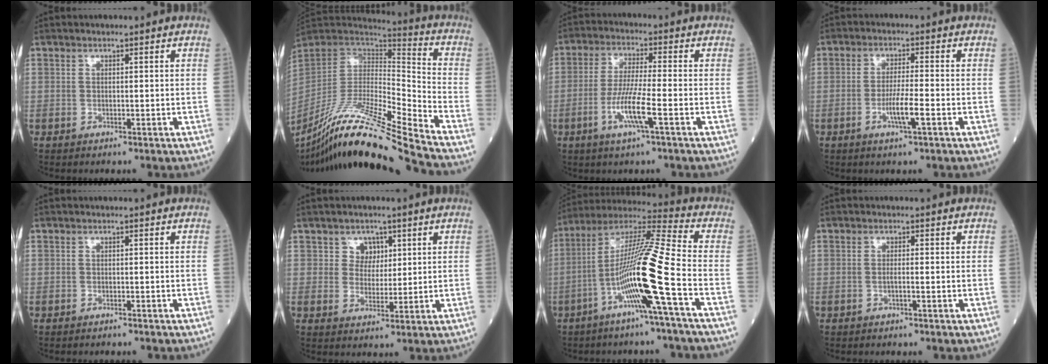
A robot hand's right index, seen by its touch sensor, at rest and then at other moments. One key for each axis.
{"total": 22.9, "fx": -18.7, "fy": -1.6, "fz": 13.1, "tx": -0.252, "ty": -0.037, "tz": -0.344}
{"total": 7.3, "fx": -2.8, "fy": -0.1, "fz": 6.8, "tx": -0.138, "ty": -0.009, "tz": -0.054}
{"total": 4.5, "fx": -1.7, "fy": -0.1, "fz": 4.1, "tx": -0.078, "ty": -0.006, "tz": -0.031}
{"total": 1.1, "fx": -1.1, "fy": 0.2, "fz": 0.2, "tx": -0.008, "ty": -0.002, "tz": -0.015}
{"total": 3.4, "fx": 1.6, "fy": 2.9, "fz": 0.8, "tx": -0.006, "ty": 0.002, "tz": 0.025}
{"total": 15.4, "fx": -5.1, "fy": -1.9, "fz": 14.4, "tx": -0.274, "ty": 0.000, "tz": -0.104}
{"total": 0.9, "fx": -0.4, "fy": -0.4, "fz": 0.8, "tx": -0.016, "ty": 0.001, "tz": -0.007}